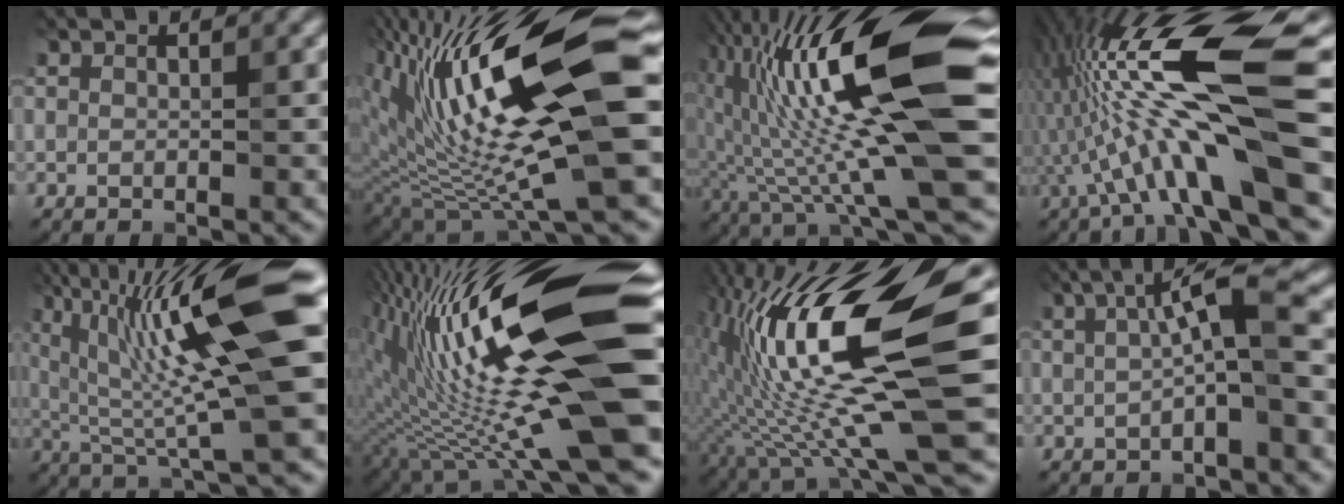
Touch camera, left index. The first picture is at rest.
{"total": 15.2, "force": [3.5, 4.3, 14.2], "torque": [-0.245, -0.004, 0.060]}
{"total": 17.1, "force": [2.1, 3.2, 16.7], "torque": [-0.280, 0.010, 0.035]}
{"total": 12.9, "force": [-1.2, 1.9, 12.7], "torque": [-0.232, 0.020, -0.019]}
{"total": 14.6, "force": [3.9, 2.8, 13.8], "torque": [-0.210, 0.011, 0.066]}
{"total": 19.6, "force": [1.3, 4.5, 19.1], "torque": [-0.304, 0.008, 0.014]}
{"total": 16.3, "force": [0.1, 3.9, 15.8], "torque": [-0.289, 0.011, 0.001]}
{"total": 5.3, "force": [0.7, 1.0, 5.2], "torque": [-0.086, 0.013, 0.008]}